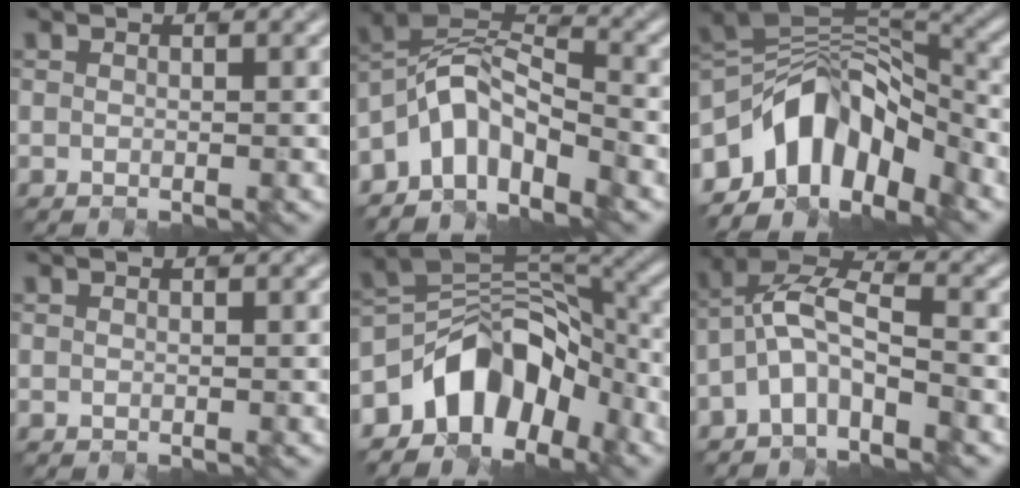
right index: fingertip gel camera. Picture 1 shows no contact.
{"total": 5.9, "force": [-4.2, 2.5, 3.2], "torque": [-0.046, 0.011, -0.089]}
{"total": 8.8, "force": [-5.4, 4.9, 5.1], "torque": [-0.062, 0.011, -0.095]}
{"total": 0.0}
{"total": 7.0, "force": [-4.8, 4.2, 3.0], "torque": [-0.017, 0.009, -0.085]}
{"total": 5.2, "force": [-2.7, 1.8, 4.0], "torque": [-0.082, 0.017, -0.054]}